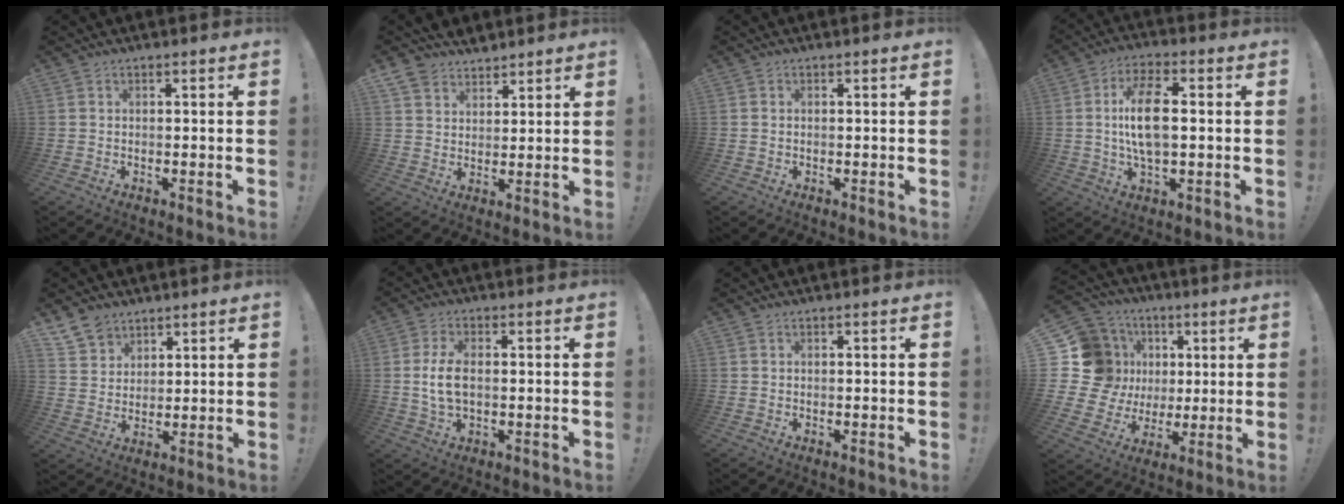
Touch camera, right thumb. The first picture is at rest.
{"total": 6.3, "force": [5.3, 3.4, 0.4], "torque": [-0.015, -0.036, 0.106]}
{"total": 0.0}
{"total": 12.0, "force": [0.8, 5.4, 10.8], "torque": [-0.191, -0.004, 0.009]}
{"total": 7.7, "force": [5.9, 4.9, 1.2], "torque": [-0.027, -0.039, 0.118]}
{"total": 7.2, "force": [0.1, 3.9, 6.1], "torque": [-0.122, -0.003, -0.002]}
{"total": 0.0}
{"total": 19.4, "force": [3.4, 17.1, 8.4], "torque": [-0.160, -0.012, 0.103]}